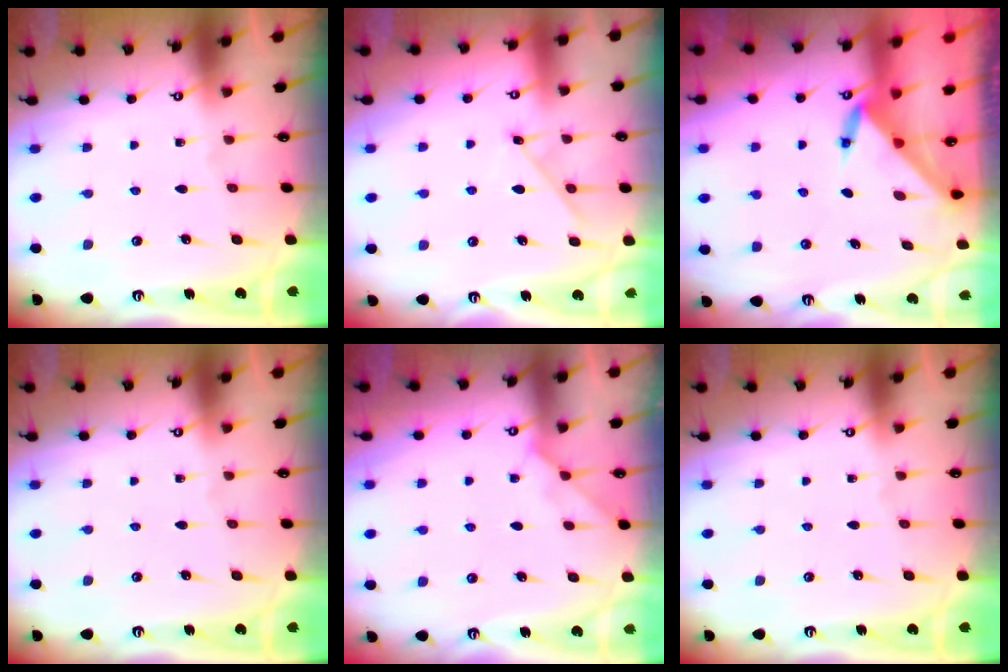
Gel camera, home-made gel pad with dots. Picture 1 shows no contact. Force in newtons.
{"total": 6.4, "press": 6.4, "slide": 0.7}
{"total": 3.5, "press": 3.4, "slide": 0.3}
{"total": 0.0}
{"total": 4.0, "press": 3.9, "slide": 0.7}
{"total": 0.0}